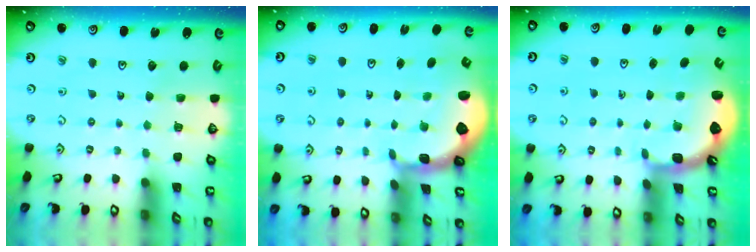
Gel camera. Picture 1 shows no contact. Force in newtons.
{"total": 2.3, "press": 1.5, "slide": 1.8}
{"total": 2.4, "press": 1.5, "slide": 1.9}